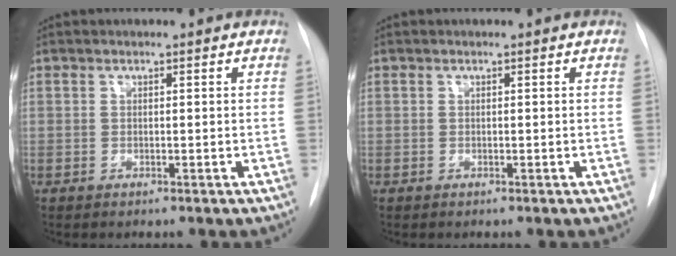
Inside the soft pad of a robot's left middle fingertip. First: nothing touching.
{"total": 0.0}